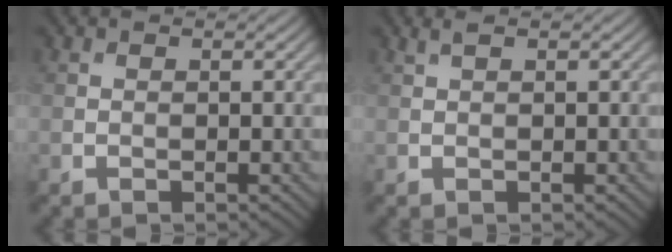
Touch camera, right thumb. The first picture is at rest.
{"total": 0.7, "force": [0.5, 0.0, 0.5], "torque": [-0.014, 0.009, 0.011]}